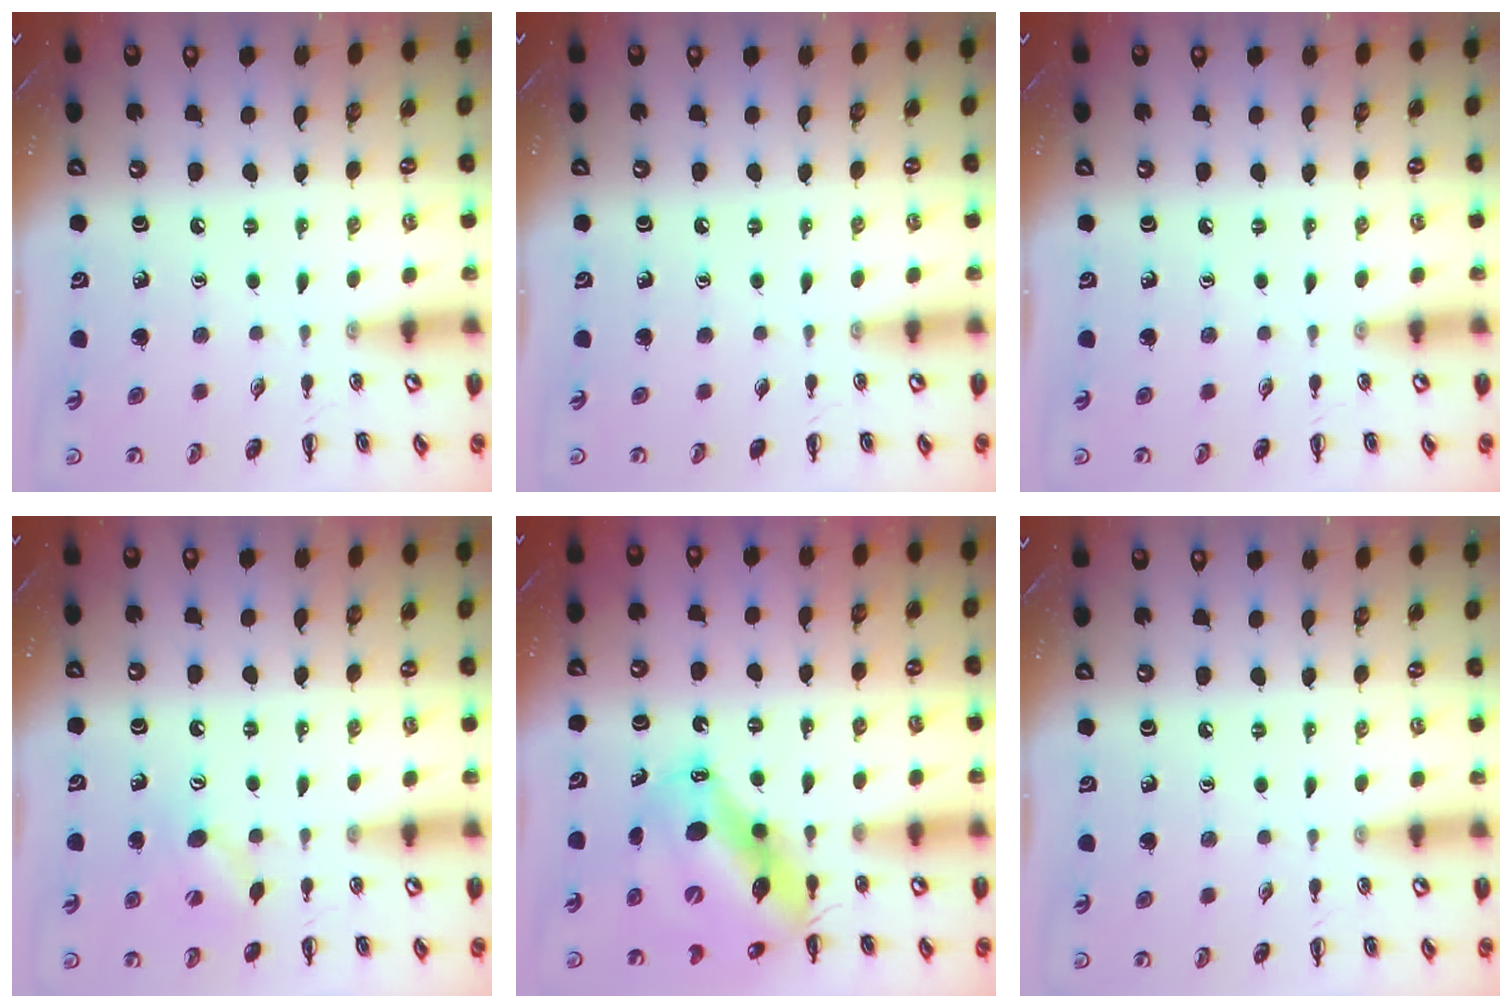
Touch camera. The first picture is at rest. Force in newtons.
{"total": 0.0}
{"total": 0.0}
{"total": 7.7, "press": 7.5, "slide": 1.7}
{"total": 13.8, "press": 13.2, "slide": 4.0}
{"total": 0.0}